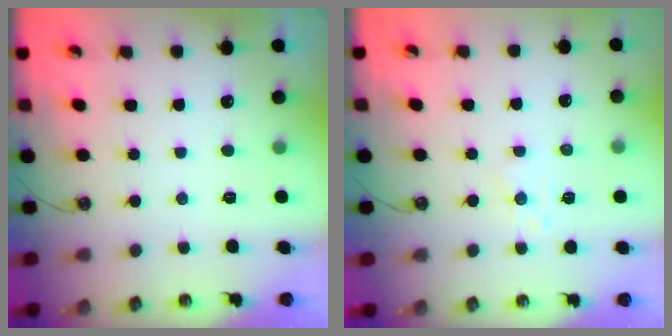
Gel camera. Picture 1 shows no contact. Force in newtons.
{"total": 5.3, "press": 5.3, "slide": 0.6}